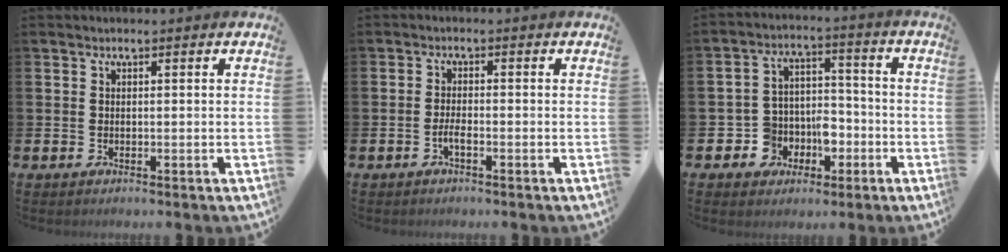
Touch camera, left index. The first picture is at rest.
{"total": 1.7, "force": [-0.9, 0.4, 1.3], "torque": [-0.028, 0.002, -0.016]}
{"total": 6.1, "force": [-2.2, 5.3, 2.0], "torque": [-0.057, 0.006, -0.041]}